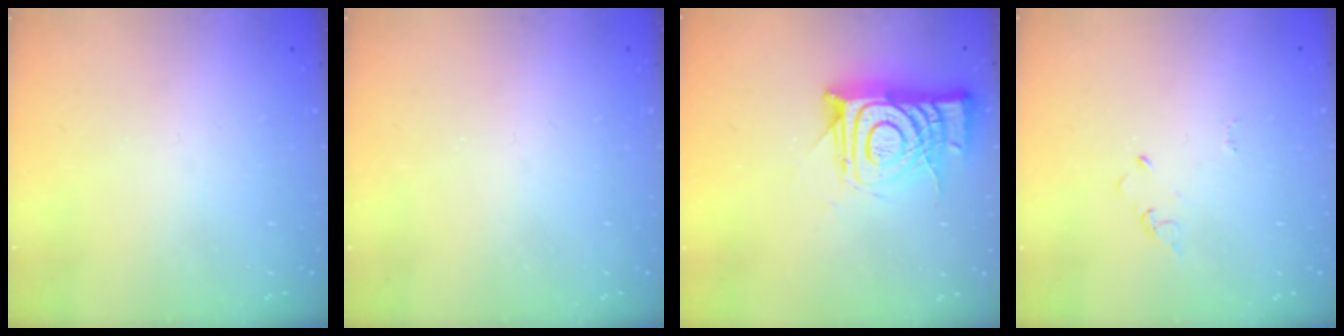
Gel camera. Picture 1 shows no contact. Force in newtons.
{"total": 2.2, "press": 2.1, "slide": 0.4}
{"total": 14.0, "press": 14.0, "slide": 1.4}
{"total": 2.9, "press": 2.9, "slide": 0.3}